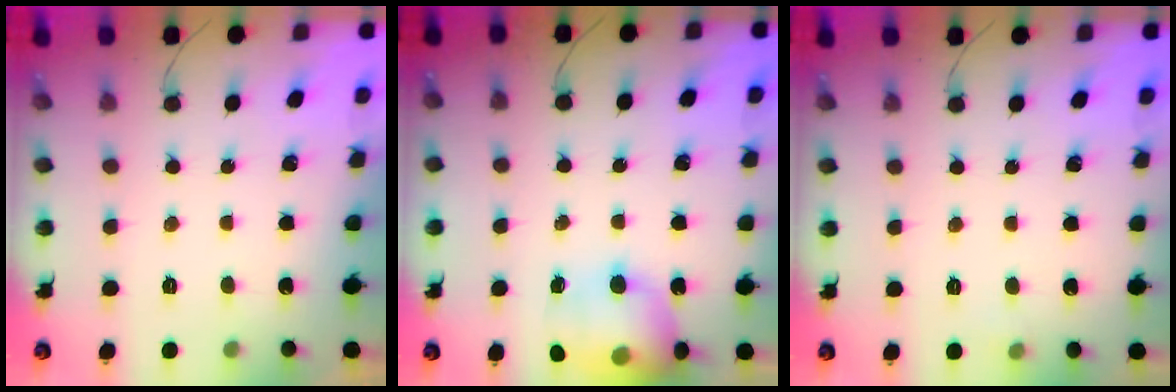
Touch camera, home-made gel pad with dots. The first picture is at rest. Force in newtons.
{"total": 17.1, "press": 16.9, "slide": 2.9}
{"total": 3.5, "press": 3.4, "slide": 1.1}